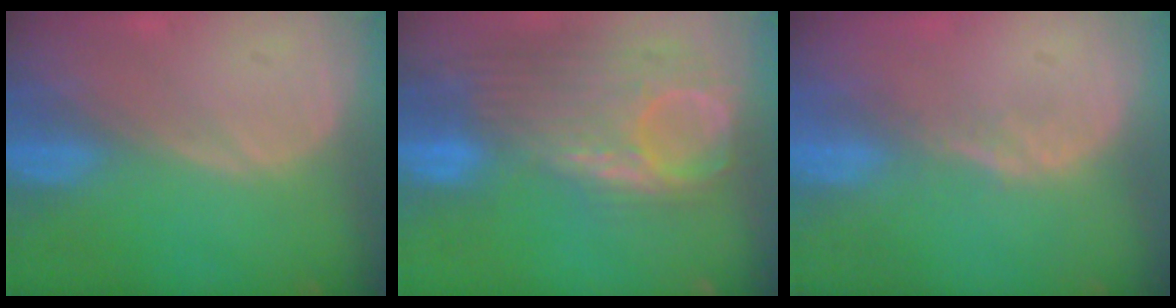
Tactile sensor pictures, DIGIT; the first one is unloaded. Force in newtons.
{"total": 12.0, "press": 10.4, "slide": 6.0}
{"total": 1.5, "press": 1.2, "slide": 0.9}